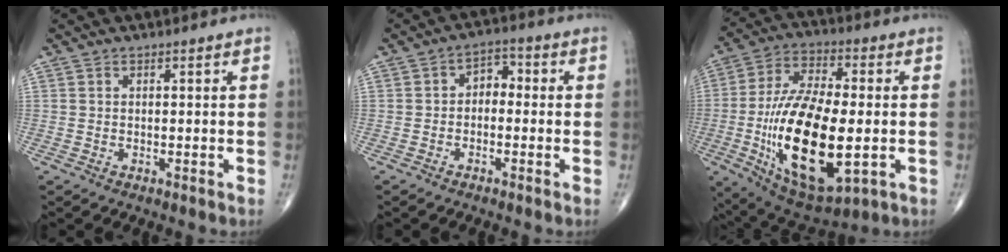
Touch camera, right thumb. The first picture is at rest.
{"total": 4.0, "force": [-0.5, 2.9, 2.7], "torque": [-0.023, 0.022, -0.022]}
{"total": 24.4, "force": [-3.9, 10.7, 21.6], "torque": [-0.414, -0.002, -0.049]}